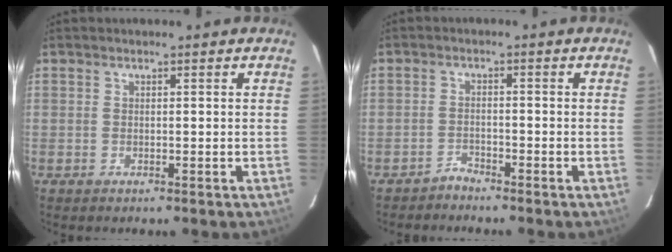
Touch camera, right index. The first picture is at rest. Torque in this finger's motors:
{"motor_torque": [0.00, -0.09, -0.06, -0.06]}